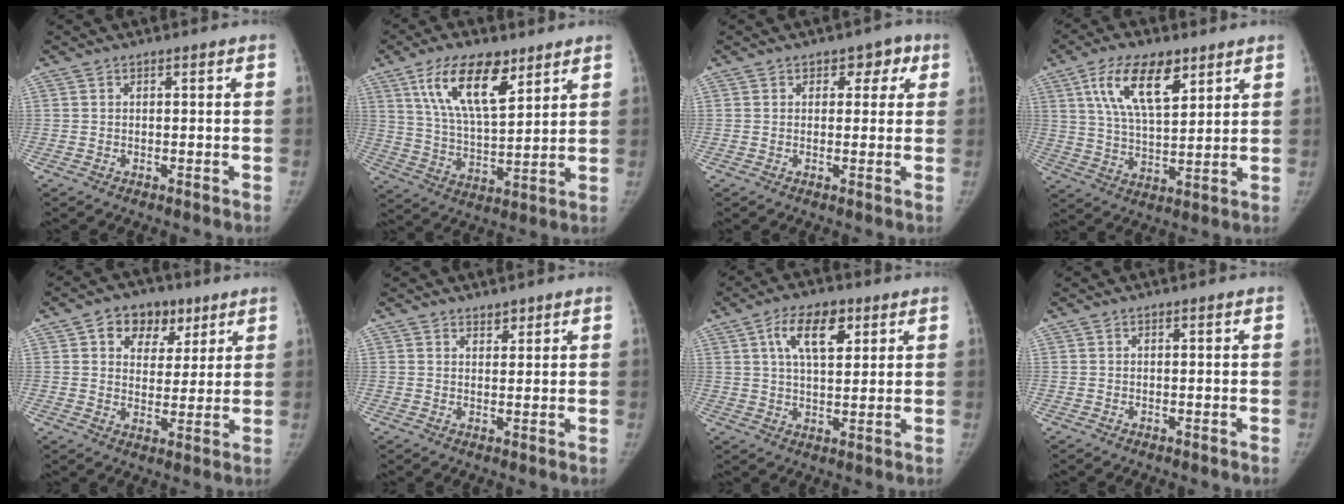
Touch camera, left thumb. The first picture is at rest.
{"total": 14.6, "force": [8.0, 5.7, 10.8], "torque": [-0.168, -0.037, 0.151]}
{"total": 4.3, "force": [1.7, 3.0, 2.5], "torque": [0.004, -0.001, 0.015]}
{"total": 13.1, "force": [6.5, 5.5, 10.0], "torque": [-0.161, -0.023, 0.121]}
{"total": 9.5, "force": [4.8, 6.8, 4.6], "torque": [-0.028, -0.014, 0.070]}
{"total": 1.7, "force": [1.5, 0.7, 0.5], "torque": [0.003, -0.011, 0.022]}
{"total": 9.4, "force": [4.1, 4.3, 7.3], "torque": [-0.111, -0.010, 0.070]}
{"total": 0.0}